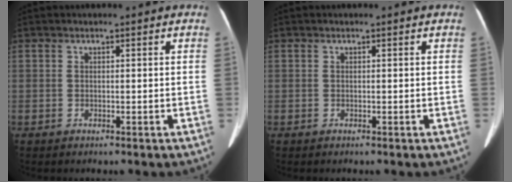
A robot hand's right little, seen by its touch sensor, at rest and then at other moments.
{"total": 0.0}